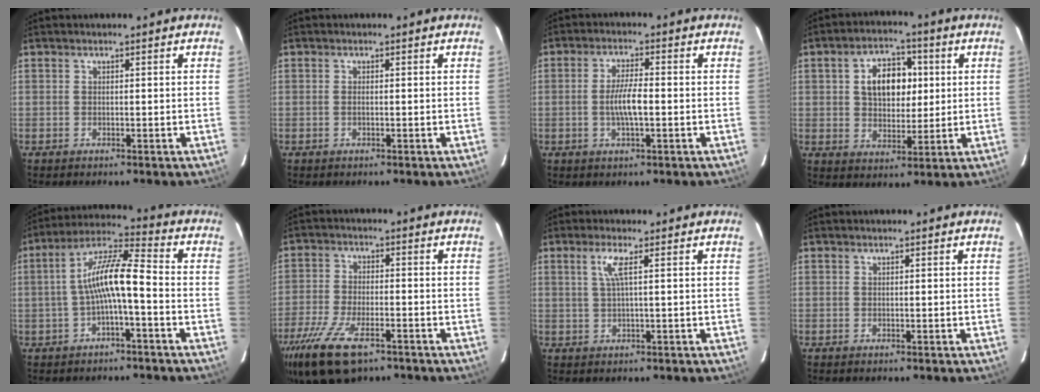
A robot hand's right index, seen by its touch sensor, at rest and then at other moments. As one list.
[{"total": 0.6, "force": [-0.2, 0.0, 0.6], "torque": [-0.012, 0.001, -0.004]}, {"total": 5.4, "force": [-1.0, 1.1, 5.2], "torque": [-0.099, 0.001, -0.016]}, {"total": 9.9, "force": [2.1, 6.6, 7.1], "torque": [-0.125, 0.026, 0.041]}, {"total": 9.5, "force": [-2.0, 1.7, 9.1], "torque": [-0.189, 0.022, -0.038]}, {"total": 14.2, "force": [-9.1, 5.7, 9.2], "torque": [-0.217, -0.039, -0.172]}, {"total": 3.1, "force": [1.1, -0.4, 2.8], "torque": [-0.057, 0.000, 0.023]}, {"total": 0.0}]